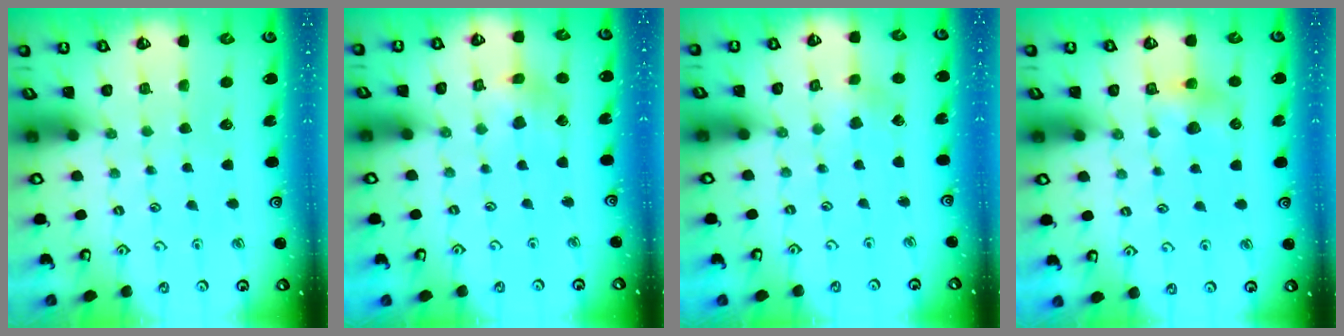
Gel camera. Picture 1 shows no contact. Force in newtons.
{"total": 5.2, "press": 5.2, "slide": 0.5}
{"total": 1.8, "press": 1.8, "slide": 0.1}
{"total": 5.4, "press": 5.4, "slide": 0.6}